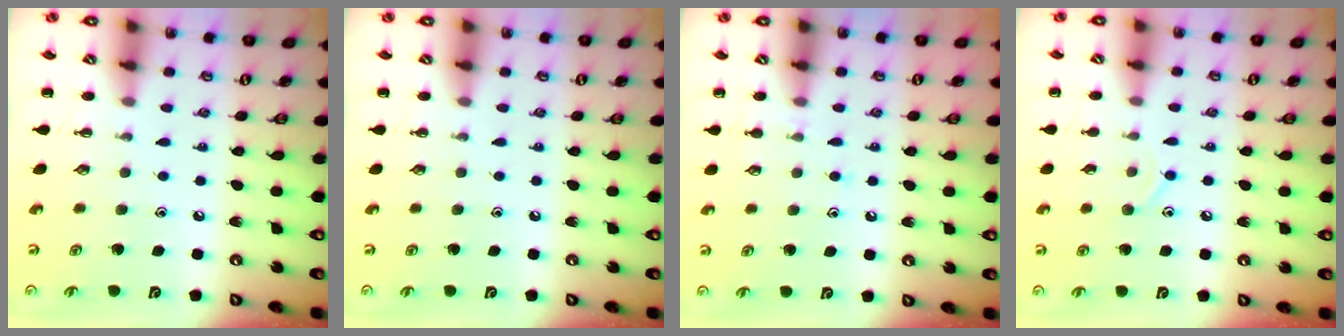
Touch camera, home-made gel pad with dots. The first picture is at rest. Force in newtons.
{"total": 0.0}
{"total": 6.2, "press": 5.9, "slide": 2.0}
{"total": 7.5, "press": 7.1, "slide": 2.3}